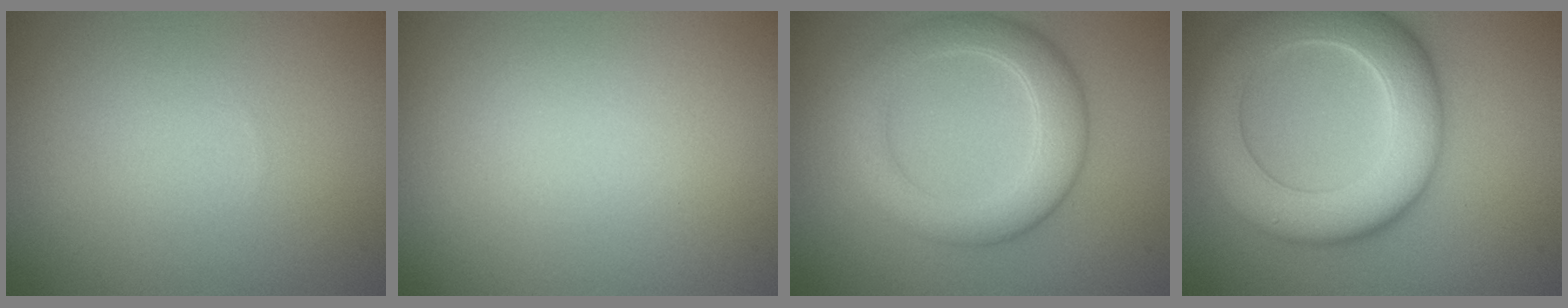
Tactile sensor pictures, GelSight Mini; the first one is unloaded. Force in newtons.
{"total": 0.0}
{"total": 4.9, "press": 4.8, "slide": 0.3}
{"total": 8.9, "press": 8.8, "slide": 0.7}